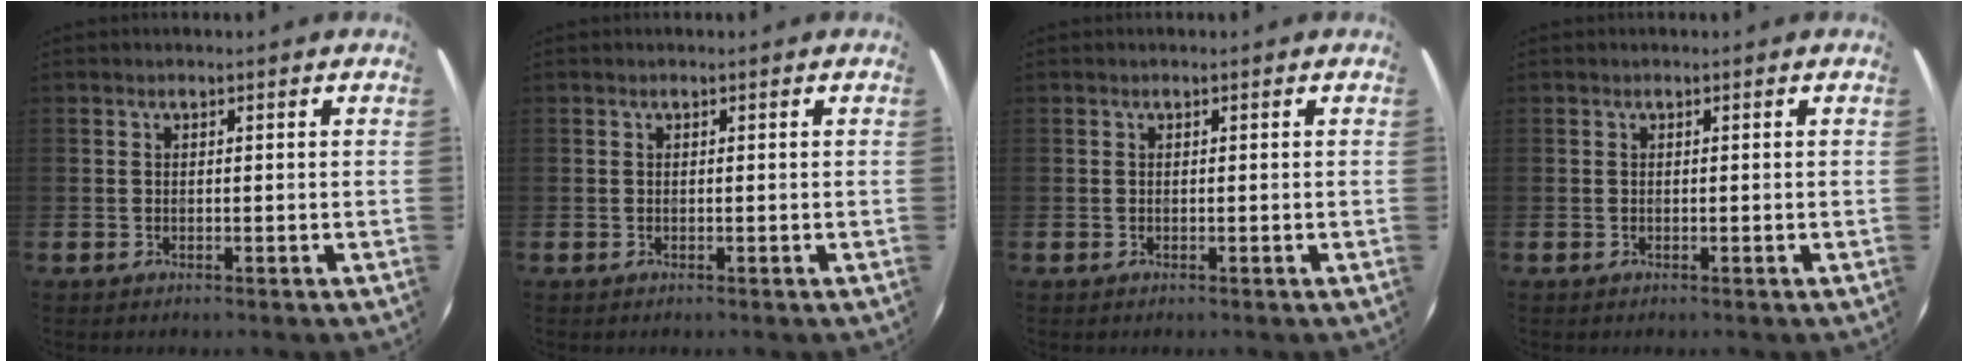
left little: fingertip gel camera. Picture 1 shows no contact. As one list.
[{"total": 0.0}, {"total": 0.0}, {"total": 0.0}]